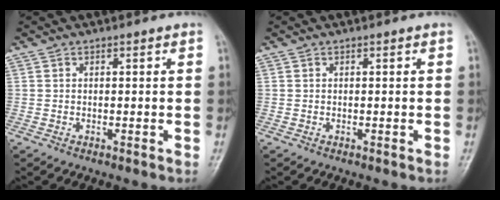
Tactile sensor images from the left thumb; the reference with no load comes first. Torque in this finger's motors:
{"motor_torque": [-0.22, 0.21, 0.13, 0.05, 0.00]}